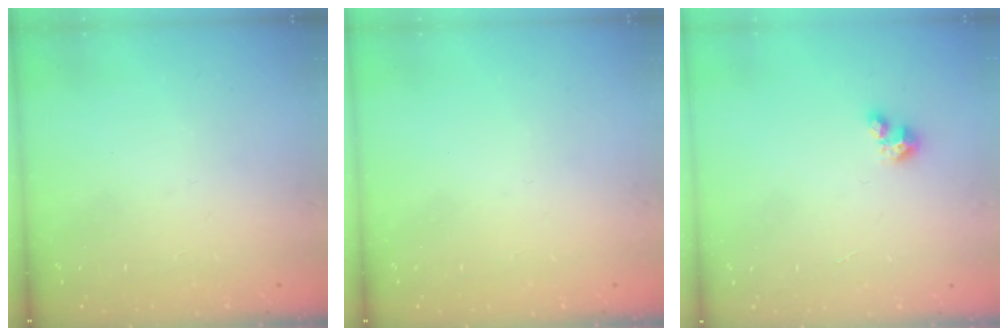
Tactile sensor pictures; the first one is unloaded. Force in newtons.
{"total": 0.0}
{"total": 3.5, "press": 3.4, "slide": 0.3}